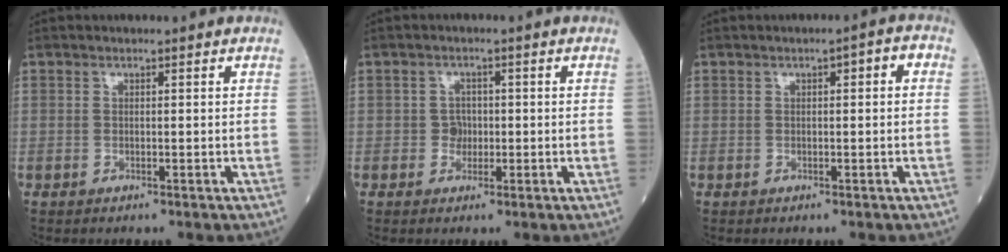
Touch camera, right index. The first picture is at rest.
{"total": 1.9, "force": [-0.3, 1.7, 0.9], "torque": [-0.008, 0.005, -0.006]}
{"total": 2.4, "force": [0.4, 0.6, 2.3], "torque": [-0.032, 0.013, 0.003]}